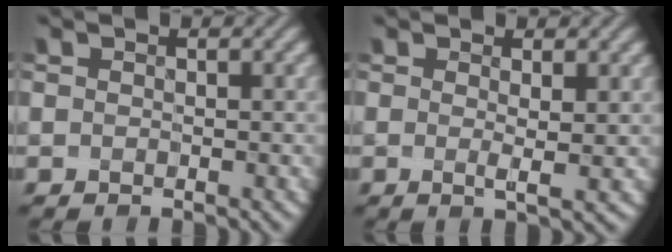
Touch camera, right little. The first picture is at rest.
{"total": 2.1, "force": [0.3, 0.3, 2.1], "torque": [-0.033, -0.001, 0.011]}